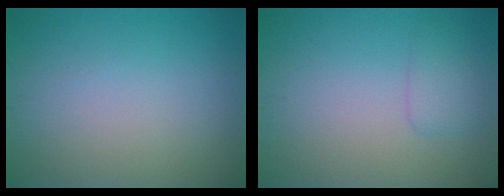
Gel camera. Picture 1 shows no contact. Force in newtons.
{"total": 1.7, "press": 1.7, "slide": 0.1}